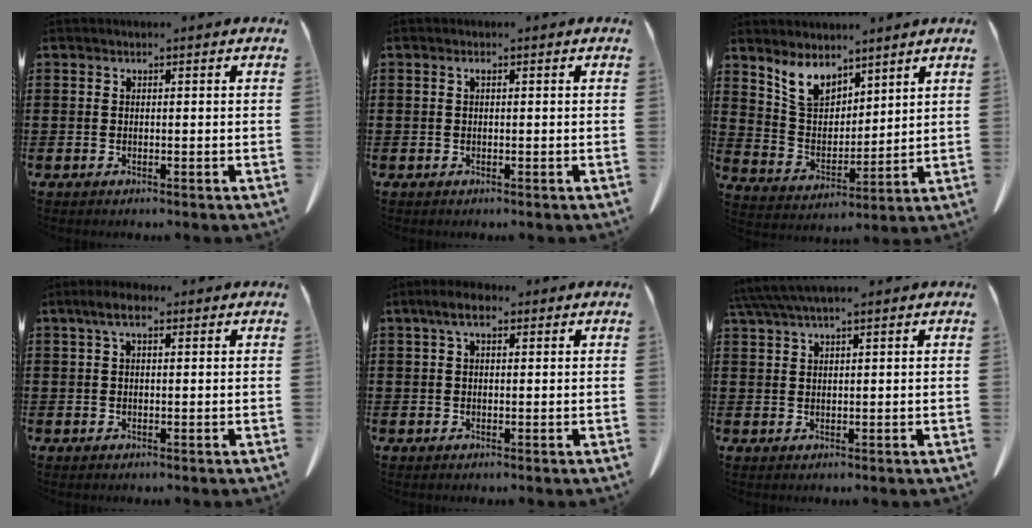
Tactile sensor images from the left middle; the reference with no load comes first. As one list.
[{"total": 0.5, "force": [0.0, 0.2, 0.5], "torque": [-0.012, 0.002, 0.001]}, {"total": 7.6, "force": [6.0, 3.7, 2.8], "torque": [-0.080, -0.011, 0.114]}, {"total": 3.5, "force": [1.5, 1.2, 3.0], "torque": [-0.063, 0.010, 0.024]}, {"total": 3.9, "force": [1.9, 1.5, 3.0], "torque": [-0.065, 0.010, 0.032]}, {"total": 3.6, "force": [2.8, 0.2, 2.3], "torque": [-0.051, -0.002, 0.053]}]